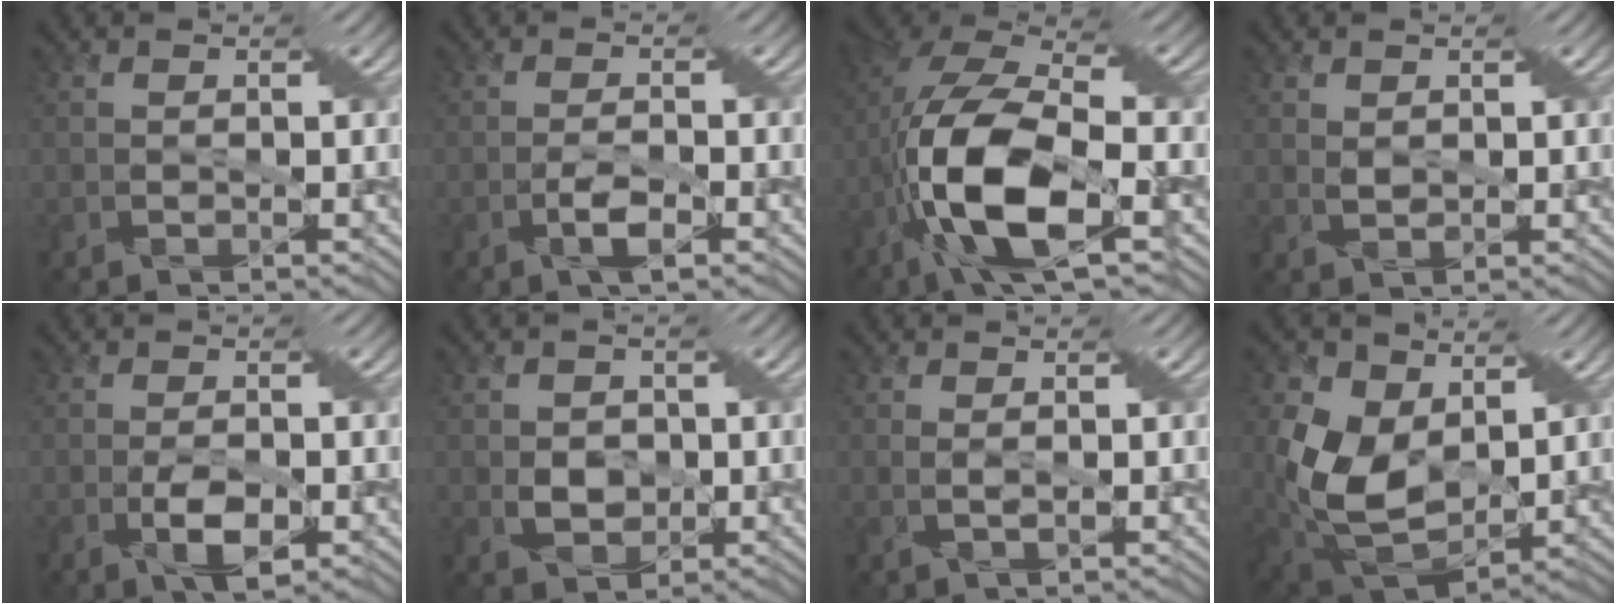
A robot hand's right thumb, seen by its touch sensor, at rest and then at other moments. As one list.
[{"total": 3.0, "force": [-1.4, 0.3, 2.6], "torque": [-0.059, 0.001, -0.025]}, {"total": 15.0, "force": [-4.5, 5.2, 13.3], "torque": [-0.298, -0.009, -0.085]}, {"total": 1.3, "force": [0.8, 0.5, 0.9], "torque": [-0.035, -0.003, 0.016]}, {"total": 4.3, "force": [-1.3, 1.5, 3.8], "torque": [-0.080, -0.008, -0.021]}, {"total": 3.2, "force": [0.1, 2.6, 1.9], "torque": [-0.055, -0.003, -0.005]}, {"total": 1.5, "force": [0.3, 0.4, 1.5], "torque": [-0.032, -0.002, 0.009]}, {"total": 12.7, "force": [2.3, 8.6, 9.0], "torque": [-0.229, -0.015, 0.056]}]